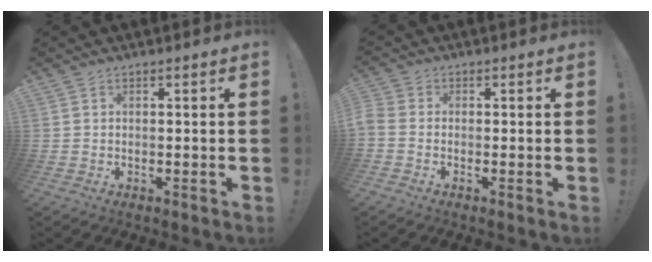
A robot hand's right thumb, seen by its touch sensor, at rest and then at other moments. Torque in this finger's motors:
{"motor_torque": [-0.61, 1.46, 0.52, 0.10, 0.44]}